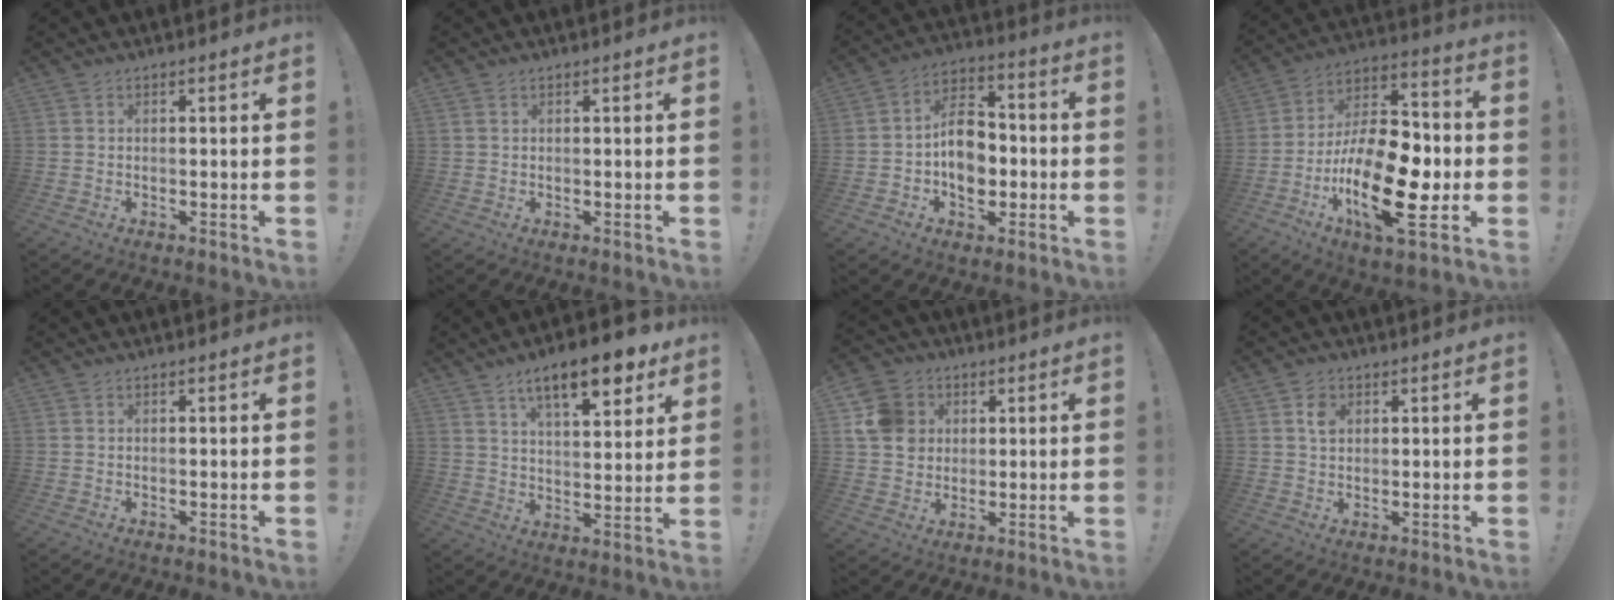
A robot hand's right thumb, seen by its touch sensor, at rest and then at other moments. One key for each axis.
{"total": 0.8, "fx": 0.5, "fy": 0.5, "fz": 0.4, "tx": -0.008, "ty": 0.001, "tz": 0.010}
{"total": 12.9, "fx": -1.5, "fy": 9.5, "fz": 8.6, "tx": -0.138, "ty": 0.016, "tz": -0.022}
{"total": 25.0, "fx": -7.8, "fy": 11.1, "fz": 21.0, "tx": -0.377, "ty": 0.043, "tz": -0.118}
{"total": 0.0}
{"total": 14.2, "fx": 8.5, "fy": 4.4, "fz": 10.5, "tx": -0.154, "ty": -0.044, "tz": 0.134}
{"total": 11.3, "fx": 3.1, "fy": 9.9, "fz": 4.4, "tx": -0.074, "ty": -0.006, "tz": 0.063}
{"total": 3.5, "fx": 1.5, "fy": 2.7, "fz": 1.6, "tx": -0.013, "ty": -0.005, "tz": 0.023}